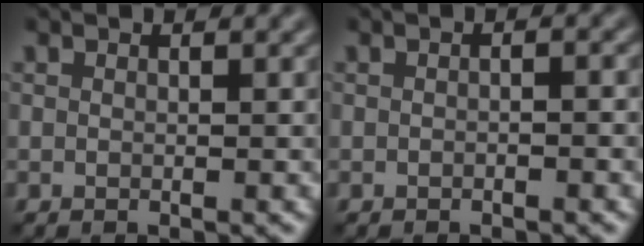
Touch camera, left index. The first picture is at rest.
{"total": 0.8, "force": [-0.3, 0.2, 0.7], "torque": [-0.010, -0.001, -0.006]}